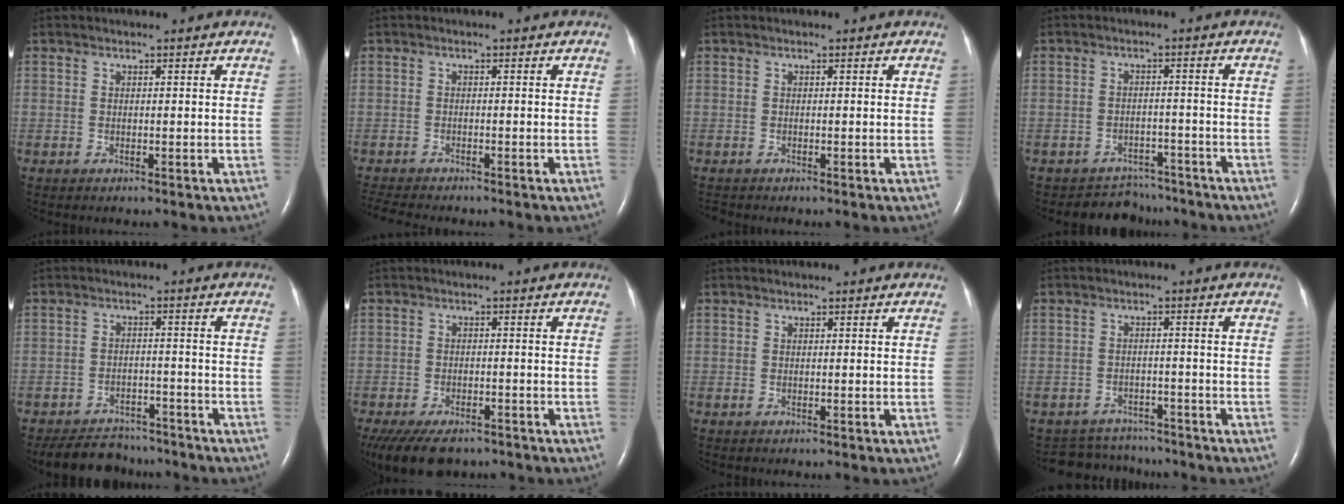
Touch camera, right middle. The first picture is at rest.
{"total": 4.5, "force": [-4.2, 0.3, 1.6], "torque": [-0.028, -0.013, -0.068]}
{"total": 0.6, "force": [-0.6, 0.1, 0.0], "torque": [-0.005, -0.004, -0.010]}
{"total": 5.1, "force": [-4.5, 1.9, -1.2], "torque": [0.018, 0.020, -0.066]}
{"total": 8.2, "force": [-7.5, 3.1, 1.5], "torque": [-0.022, -0.002, -0.110]}
{"total": 10.6, "force": [-7.8, 4.9, 5.2], "torque": [-0.106, -0.013, -0.116]}
{"total": 0.0}
{"total": 6.2, "force": [-5.9, 1.9, -0.6], "torque": [0.006, 0.012, -0.083]}